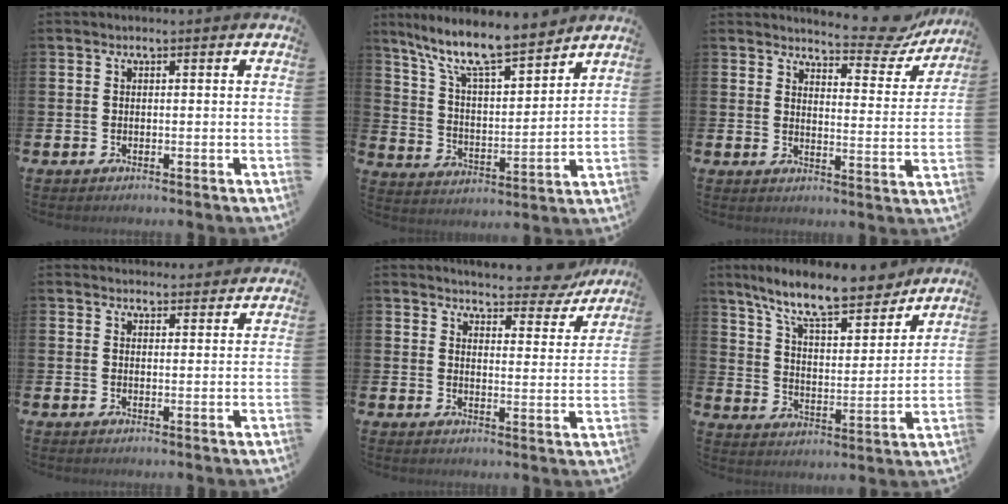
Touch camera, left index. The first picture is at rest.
{"total": 10.7, "force": [9.4, 1.7, 4.8], "torque": [-0.123, -0.061, 0.162]}
{"total": 5.9, "force": [5.6, 1.1, 1.3], "torque": [-0.025, -0.043, 0.094]}
{"total": 2.6, "force": [2.5, 0.6, -0.2], "torque": [0.011, -0.016, 0.043]}
{"total": 4.9, "force": [4.7, 1.1, 0.7], "torque": [-0.019, -0.032, 0.079]}
{"total": 11.4, "force": [9.9, 2.3, 5.1], "torque": [-0.120, -0.058, 0.171]}